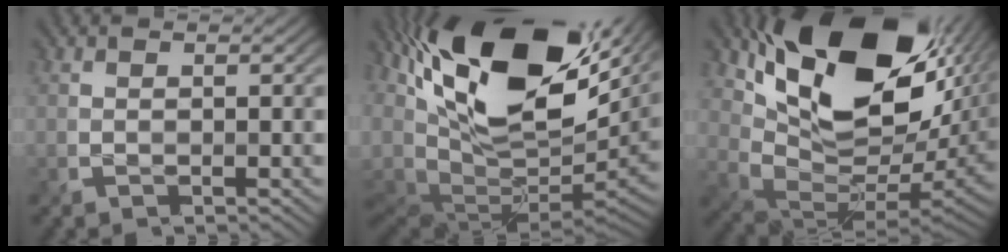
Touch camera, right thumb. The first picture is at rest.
{"total": 19.7, "force": [4.9, 9.6, 16.5], "torque": [-0.327, 0.002, 0.099]}
{"total": 18.5, "force": [7.3, 10.9, 13.1], "torque": [-0.236, -0.026, 0.151]}